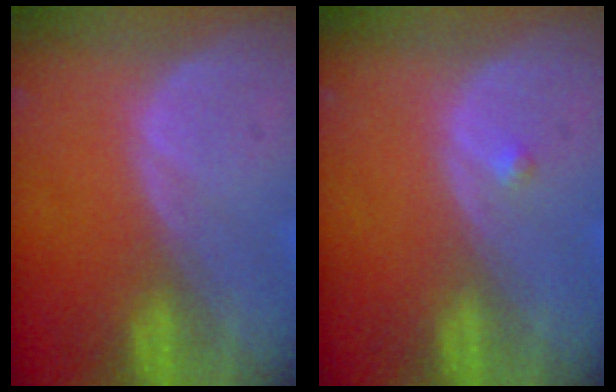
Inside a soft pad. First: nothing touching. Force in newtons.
{"total": 0.7, "press": 0.7, "slide": 0.1}